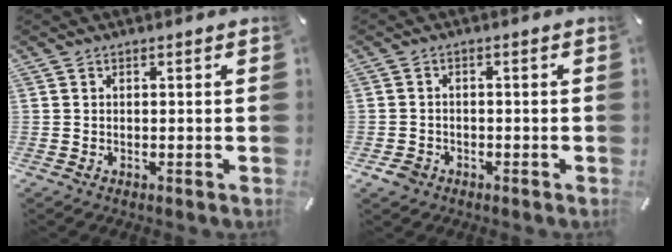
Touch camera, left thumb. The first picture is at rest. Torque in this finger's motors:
{"motor_torque": [0.21, 1.09, 0.30, 0.14, 0.09]}